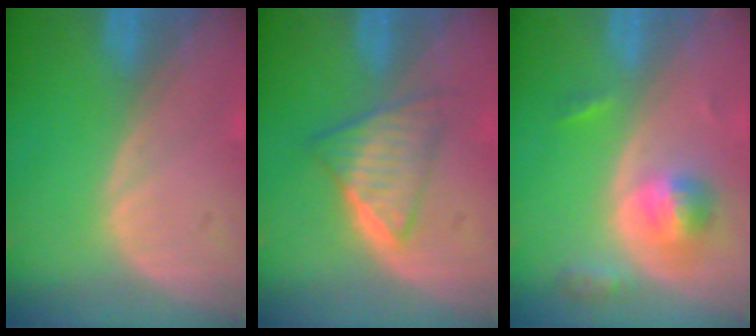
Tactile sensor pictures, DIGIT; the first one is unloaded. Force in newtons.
{"total": 6.2, "press": 5.4, "slide": 3.0}
{"total": 5.3, "press": 4.8, "slide": 2.2}